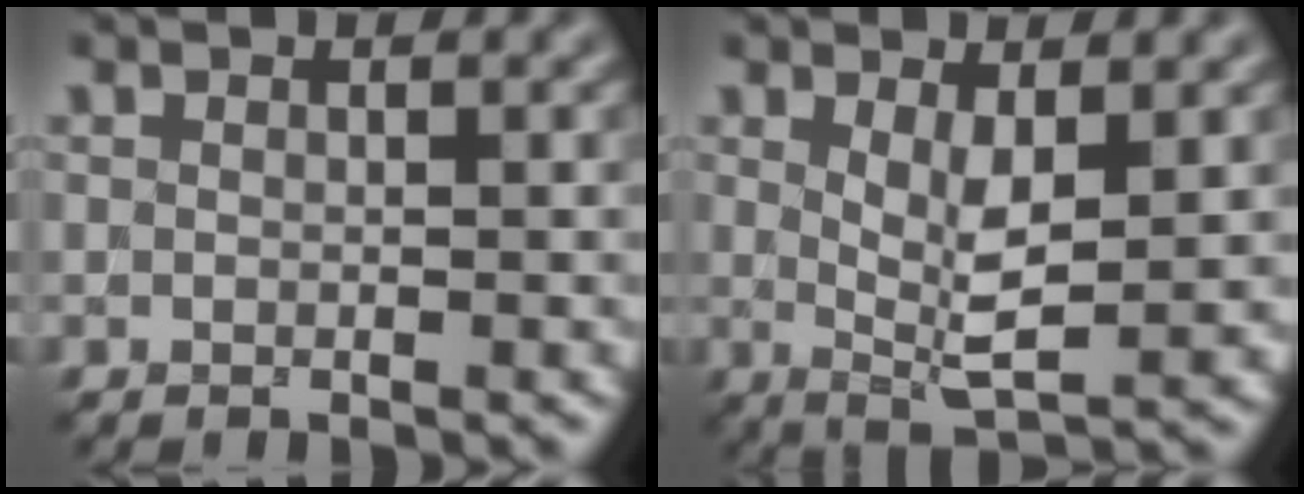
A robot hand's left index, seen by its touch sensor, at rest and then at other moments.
{"total": 3.8, "force": [0.8, 1.0, 3.6], "torque": [-0.072, -0.009, 0.019]}